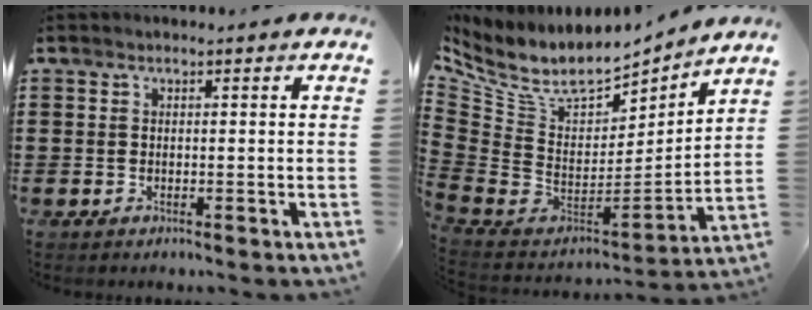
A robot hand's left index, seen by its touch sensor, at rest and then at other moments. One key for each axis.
{"total": 8.9, "fx": 6.3, "fy": 3.9, "fz": 5.0, "tx": -0.126, "ty": -0.053, "tz": 0.108}